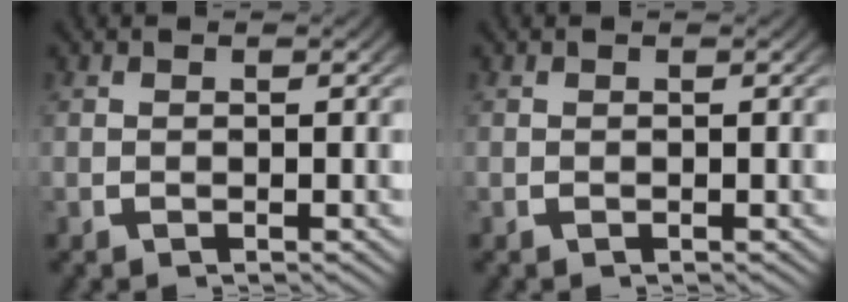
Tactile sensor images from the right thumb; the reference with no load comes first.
{"total": 0.0}